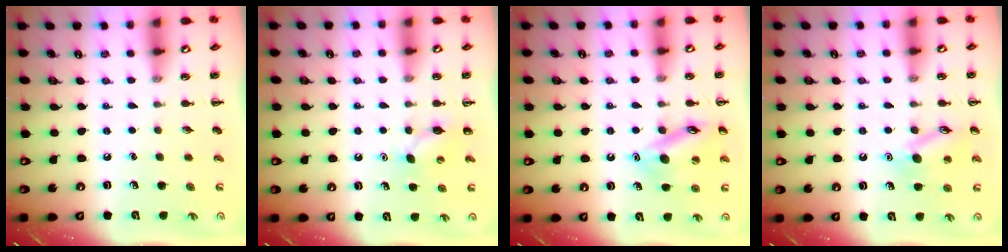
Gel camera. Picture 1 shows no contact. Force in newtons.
{"total": 6.3, "press": 6.1, "slide": 1.8}
{"total": 13.8, "press": 13.8, "slide": 1.5}
{"total": 11.1, "press": 11.1, "slide": 0.9}